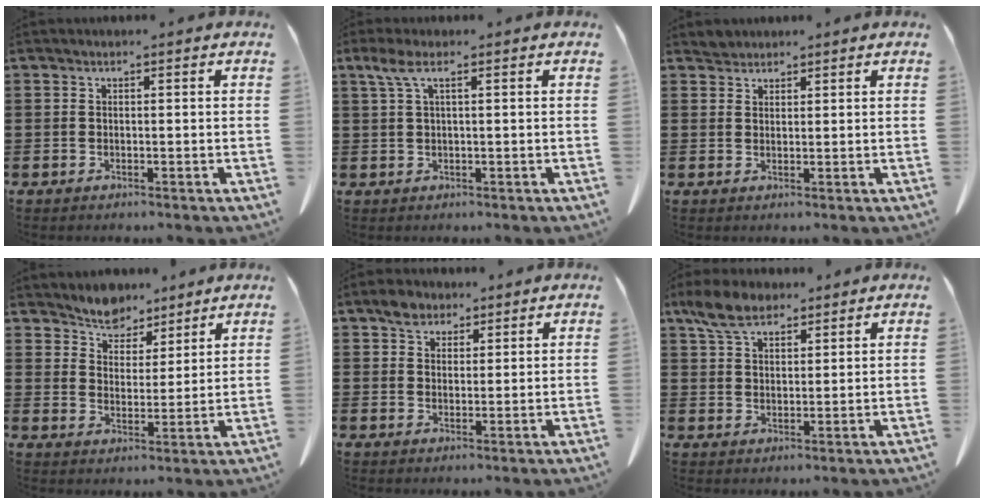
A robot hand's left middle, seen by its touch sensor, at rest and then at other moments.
{"total": 2.7, "force": [1.0, 0.5, 2.4], "torque": [-0.059, 0.002, 0.014]}
{"total": 1.5, "force": [1.4, 0.5, -0.4], "torque": [0.002, 0.003, 0.029]}
{"total": 5.3, "force": [4.9, 2.0, -0.2], "torque": [-0.025, -0.024, 0.089]}
{"total": 3.6, "force": [2.5, 2.3, 1.1], "torque": [-0.024, 0.008, 0.046]}
{"total": 6.2, "force": [4.7, 2.7, 3.1], "torque": [-0.075, 0.002, 0.088]}